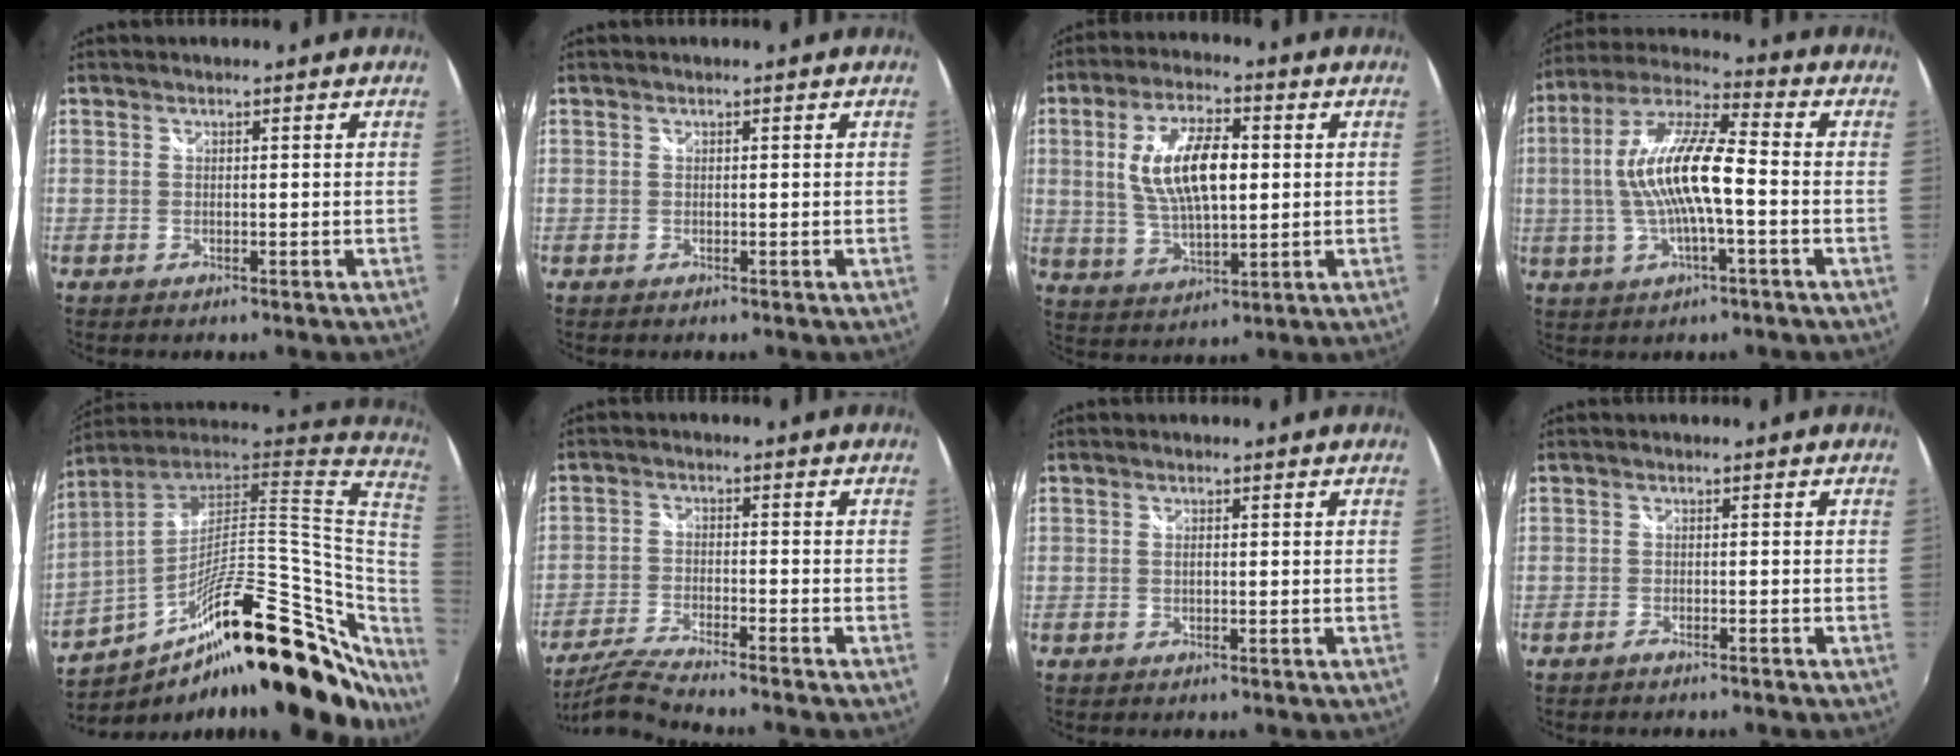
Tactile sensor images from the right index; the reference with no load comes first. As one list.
[{"total": 0.0}, {"total": 12.7, "force": [1.8, 5.4, 11.4], "torque": [-0.217, 0.005, 0.037]}, {"total": 14.3, "force": [-1.3, 3.3, 13.8], "torque": [-0.267, 0.010, -0.028]}, {"total": 32.0, "force": [-9.1, 11.0, 28.6], "torque": [-0.438, -0.012, -0.141]}, {"total": 9.6, "force": [-8.6, -0.4, 4.3], "torque": [-0.105, -0.021, -0.155]}, {"total": 0.6, "force": [0.1, 0.3, 0.5], "torque": [-0.010, 0.000, 0.000]}, {"total": 2.1, "force": [-1.9, 0.3, 0.8], "torque": [-0.026, -0.005, -0.034]}]